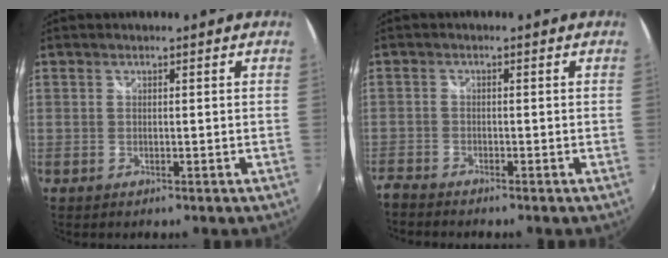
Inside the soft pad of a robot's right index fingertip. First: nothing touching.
{"total": 3.1, "force": [-3.0, 0.6, 0.3], "torque": [-0.020, -0.014, -0.064]}